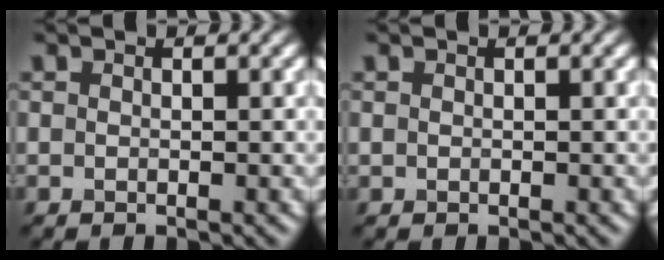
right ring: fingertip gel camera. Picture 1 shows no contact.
{"total": 0.0}